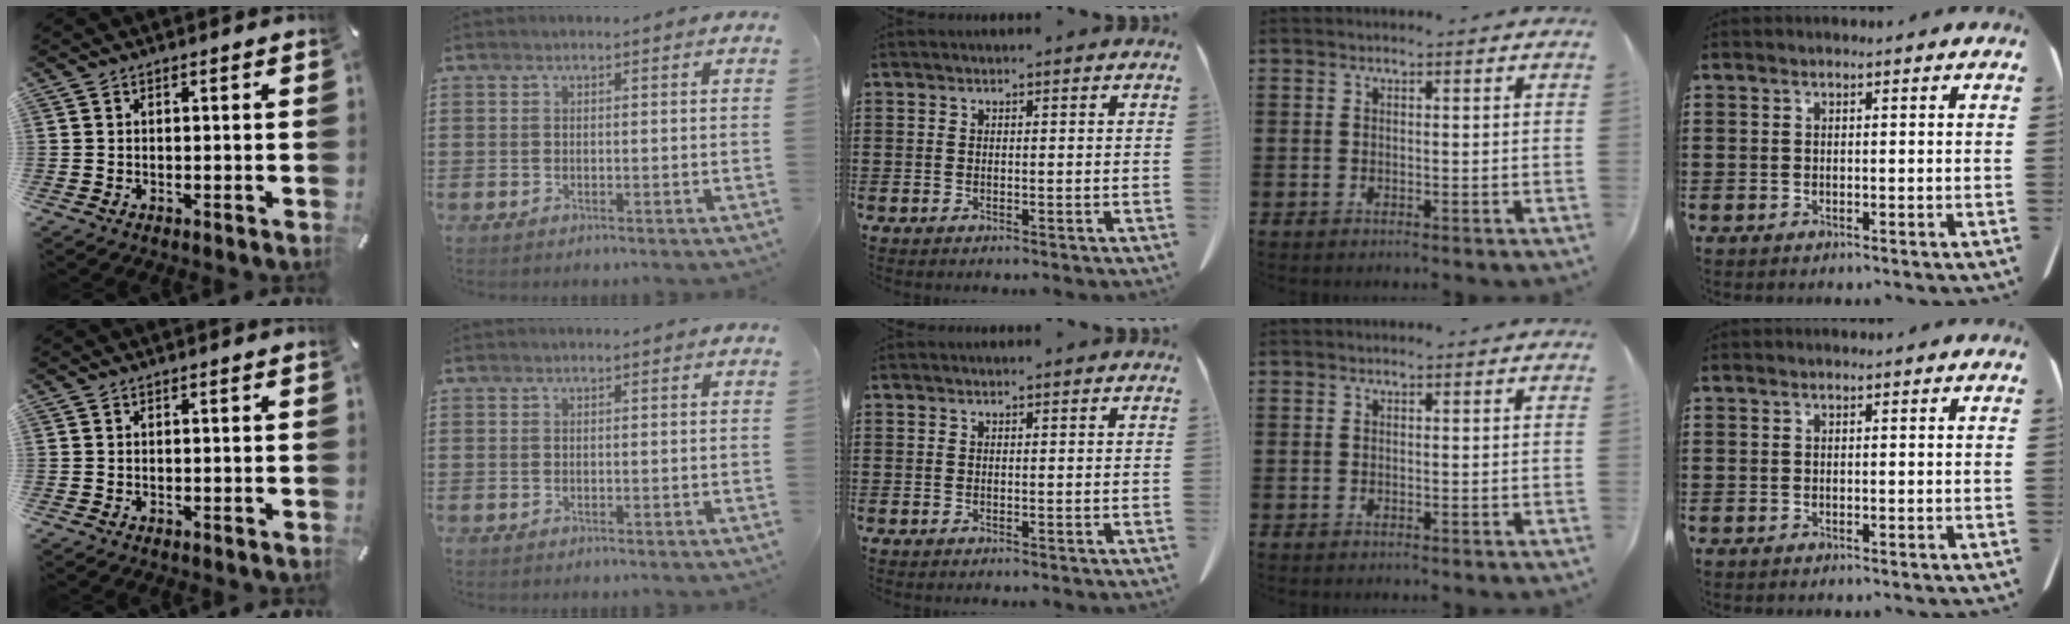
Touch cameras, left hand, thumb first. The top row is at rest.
{}